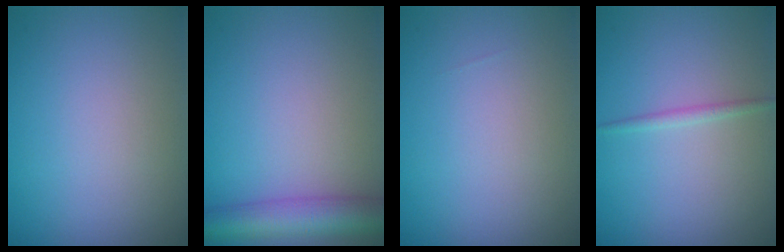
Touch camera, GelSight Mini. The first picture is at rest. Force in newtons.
{"total": 5.3, "press": 5.3, "slide": 0.3}
{"total": 0.0}
{"total": 0.9, "press": 0.9, "slide": 0.0}